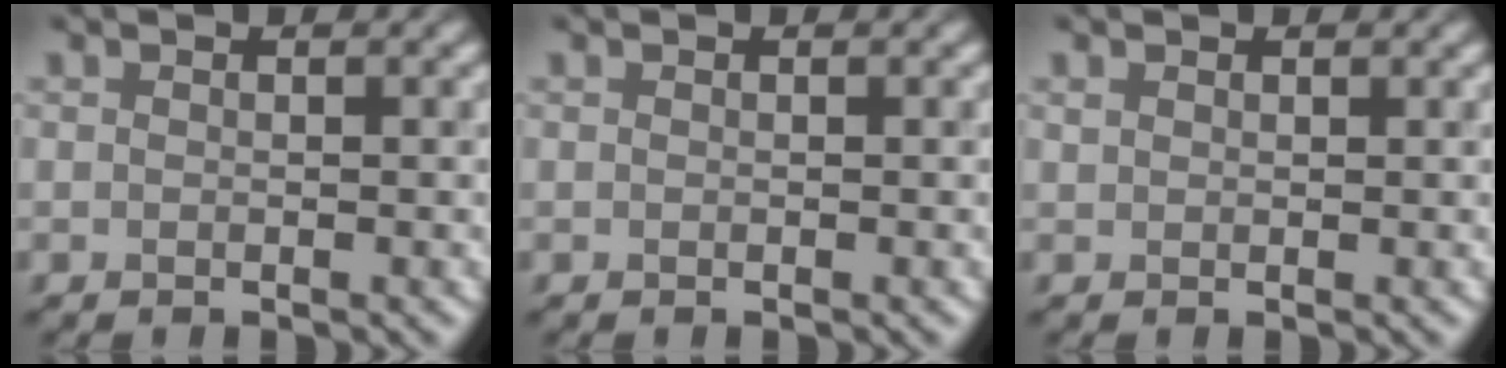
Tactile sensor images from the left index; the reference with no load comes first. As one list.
[{"total": 0.0}, {"total": 0.8, "force": [0.6, 0.5, 0.0], "torque": [0.002, 0.003, 0.006]}]